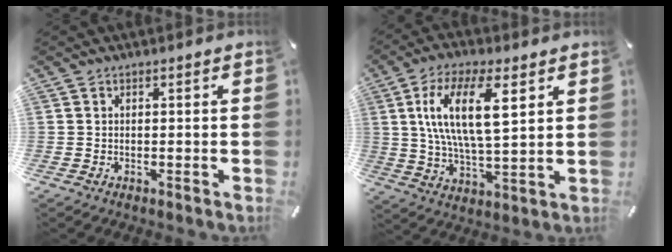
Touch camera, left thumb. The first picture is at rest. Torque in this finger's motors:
{"motor_torque": [0.99, 0.97, 2.20, -0.56, 0.33]}